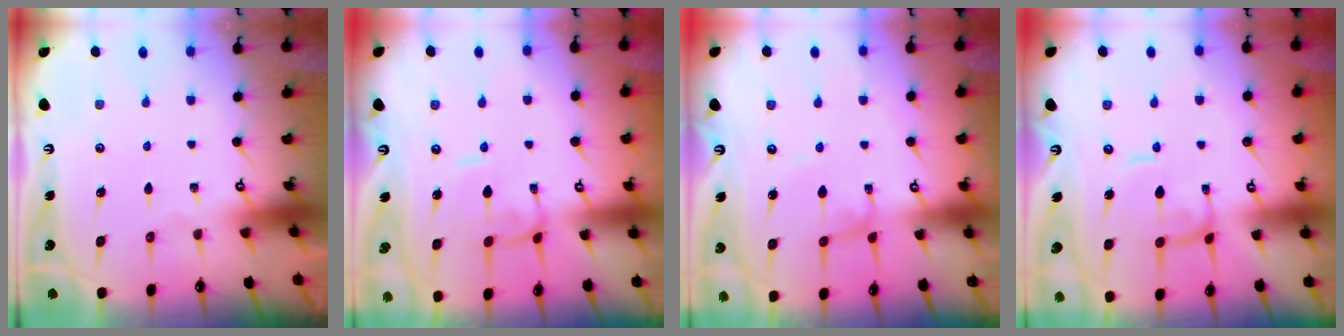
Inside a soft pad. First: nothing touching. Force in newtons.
{"total": 0.7, "press": 0.5, "slide": 0.4}
{"total": 1.9, "press": 1.9, "slide": 0.0}
{"total": 1.0, "press": 0.9, "slide": 0.4}